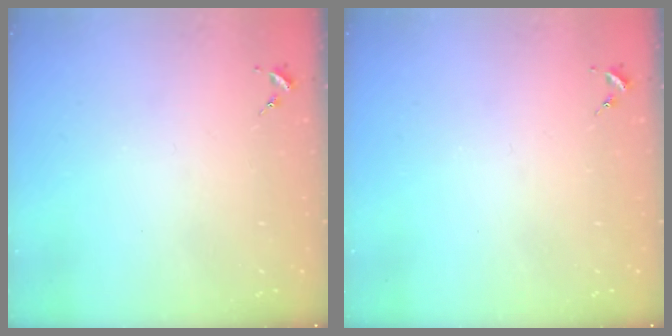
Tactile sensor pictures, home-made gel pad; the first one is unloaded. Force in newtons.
{"total": 0.0}